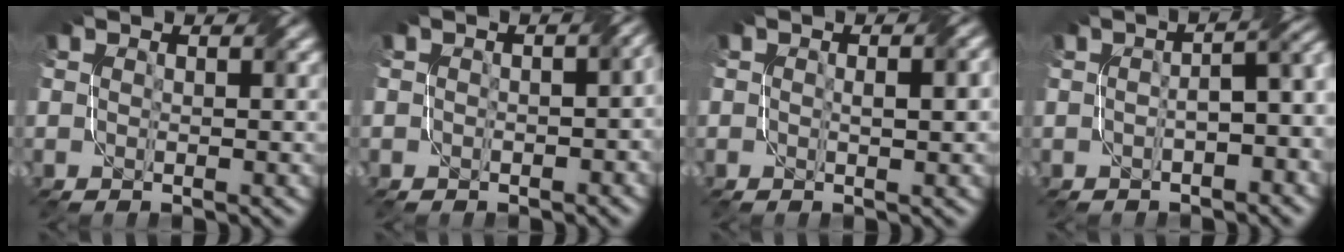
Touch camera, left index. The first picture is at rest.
{"total": 3.4, "force": [-0.2, 2.0, 2.7], "torque": [-0.013, 0.000, 0.003]}
{"total": 2.3, "force": [0.0, 0.7, 2.2], "torque": [-0.034, 0.003, 0.000]}
{"total": 5.3, "force": [-0.6, 2.0, 4.9], "torque": [-0.053, 0.010, -0.008]}